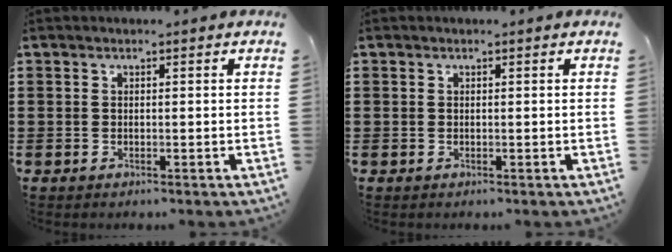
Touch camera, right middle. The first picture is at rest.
{"total": 0.0}